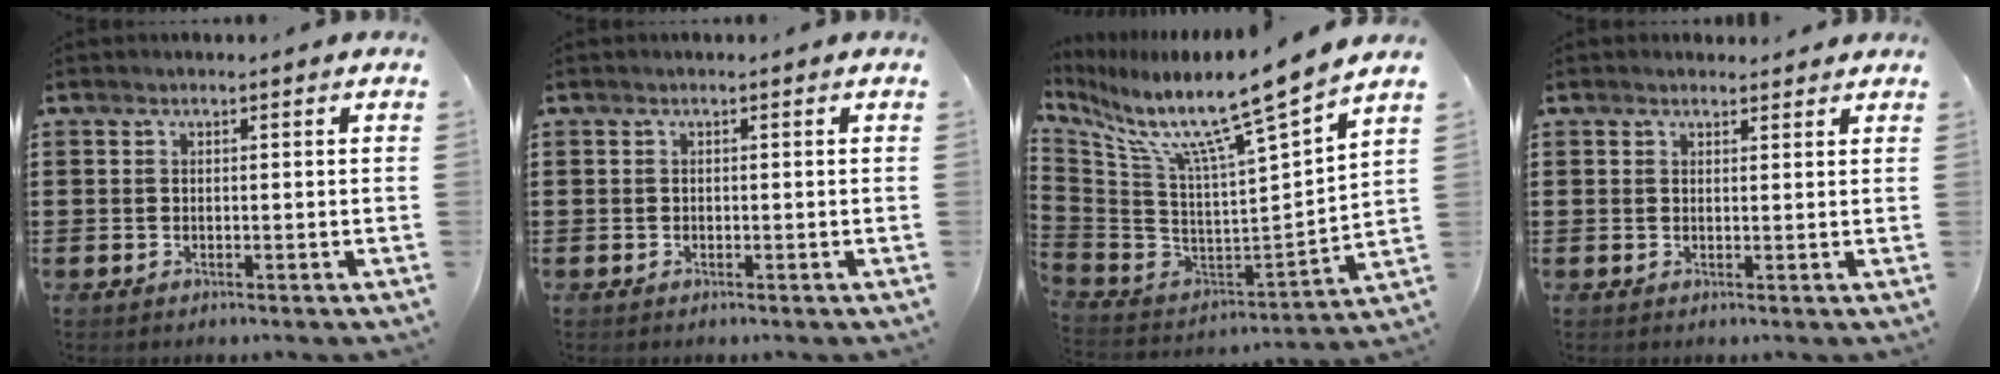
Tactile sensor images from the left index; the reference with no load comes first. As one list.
[{"total": 0.0}, {"total": 10.6, "force": [8.4, -0.8, 6.3], "torque": [-0.142, -0.082, 0.128]}, {"total": 1.3, "force": [1.2, 0.5, 0.0], "torque": [-0.003, 0.004, 0.024]}]